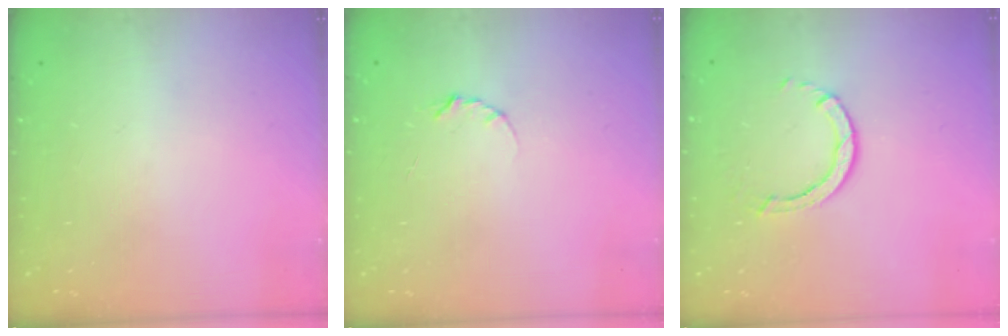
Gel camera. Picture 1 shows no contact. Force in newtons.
{"total": 2.3, "press": 2.3, "slide": 0.4}
{"total": 3.4, "press": 3.3, "slide": 0.5}